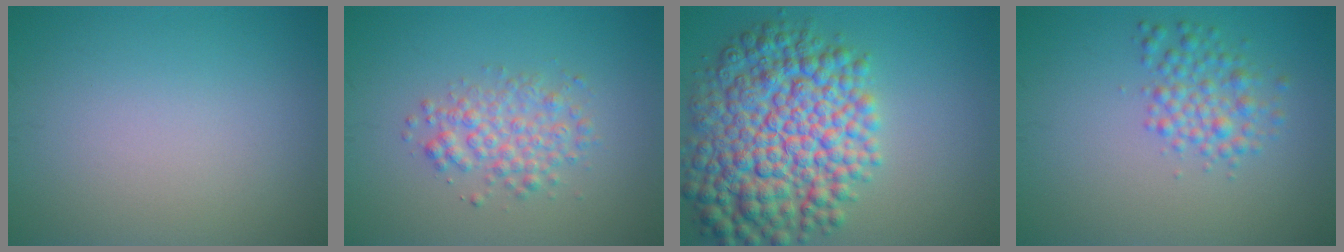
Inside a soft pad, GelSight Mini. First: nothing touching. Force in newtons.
{"total": 3.0, "press": 3.0, "slide": 0.1}
{"total": 11.4, "press": 11.4, "slide": 0.1}
{"total": 2.8, "press": 2.8, "slide": 0.0}